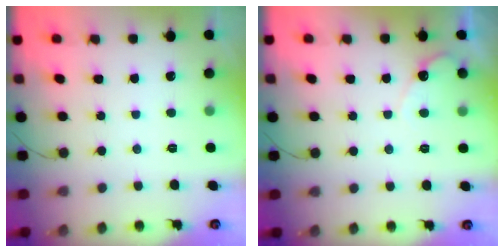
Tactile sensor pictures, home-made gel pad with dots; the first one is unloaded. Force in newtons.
{"total": 3.7, "press": 3.7, "slide": 0.2}